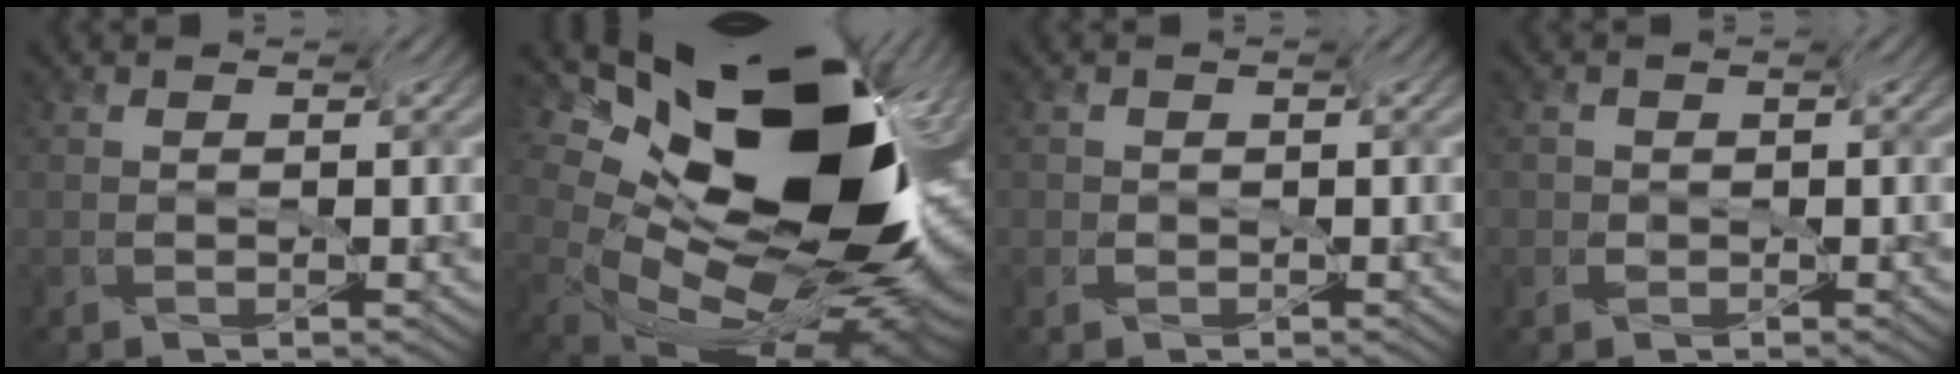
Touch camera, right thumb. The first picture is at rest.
{"total": 17.0, "force": [0.7, 9.3, 14.2], "torque": [-0.261, 0.009, 0.042]}
{"total": 1.2, "force": [-0.9, 0.2, -0.8], "torque": [0.012, 0.002, -0.020]}
{"total": 1.4, "force": [-1.0, 0.5, -0.7], "torque": [0.014, 0.002, -0.020]}